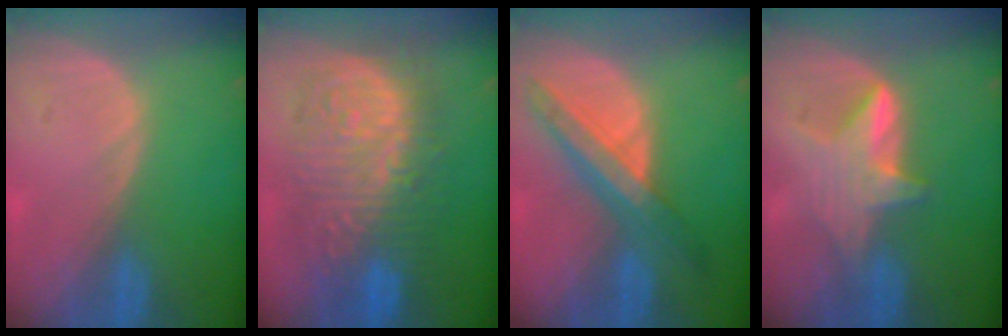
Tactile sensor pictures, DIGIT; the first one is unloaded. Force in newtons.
{"total": 13.2, "press": 13.2, "slide": 1.4}
{"total": 7.8, "press": 7.2, "slide": 3.0}
{"total": 6.0, "press": 5.7, "slide": 1.9}